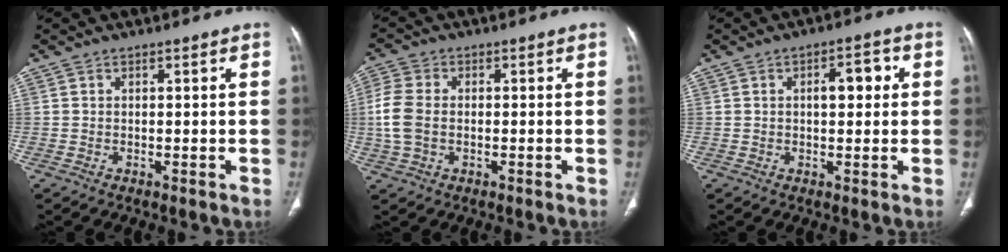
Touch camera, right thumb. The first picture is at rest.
{"total": 6.9, "force": [-0.5, 4.7, 5.1], "torque": [-0.130, 0.009, -0.014]}
{"total": 5.1, "force": [0.9, 2.5, 4.3], "torque": [-0.051, 0.012, 0.010]}